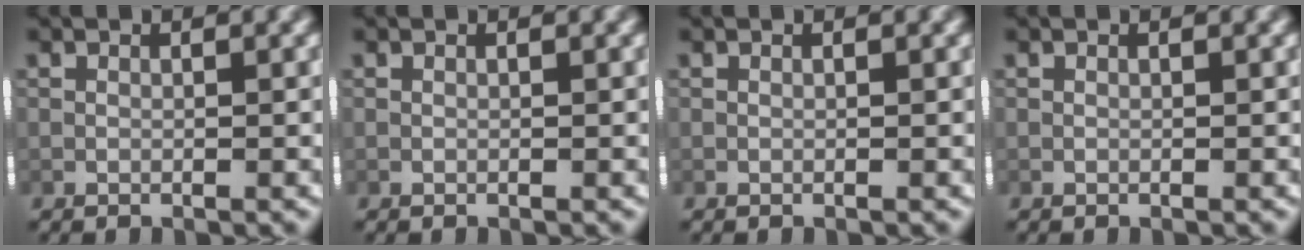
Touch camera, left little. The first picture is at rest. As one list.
[{"total": 0.0}, {"total": 0.0}, {"total": 0.0}]